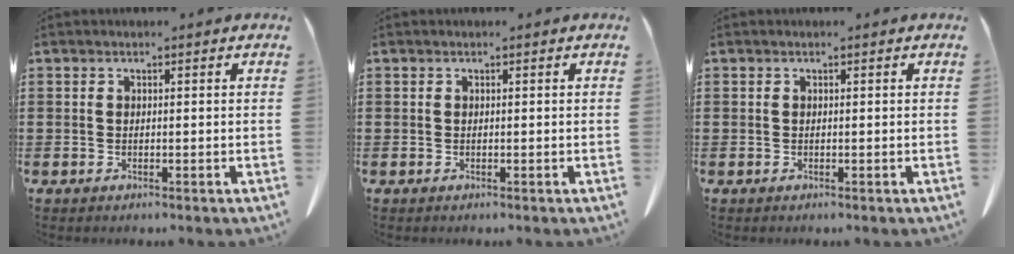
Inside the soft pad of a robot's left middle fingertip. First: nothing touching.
{"total": 0.0}
{"total": 0.0}